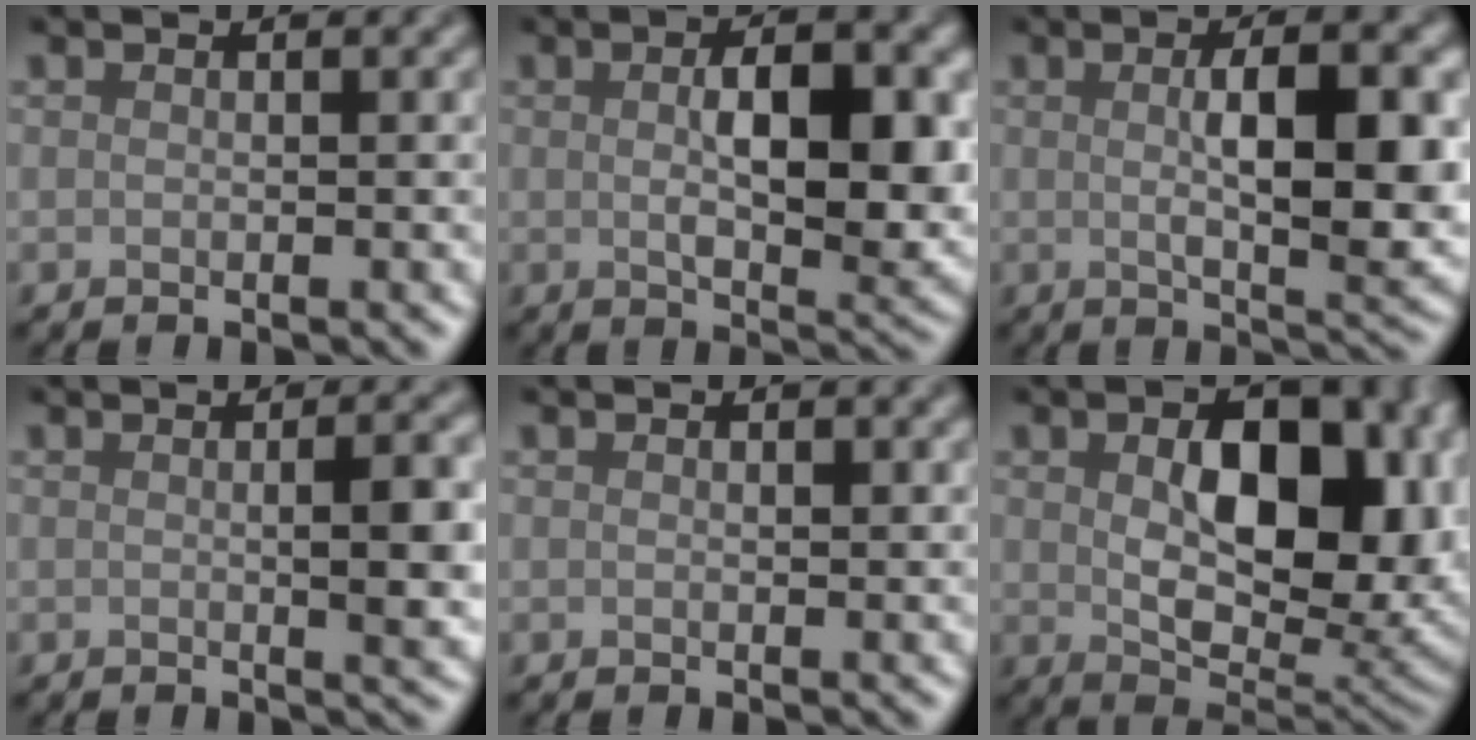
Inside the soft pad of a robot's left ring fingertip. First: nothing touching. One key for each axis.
{"total": 8.0, "fx": 0.5, "fy": 3.4, "fz": 7.2, "tx": -0.110, "ty": -0.004, "tz": 0.012}
{"total": 8.6, "fx": 0.4, "fy": 2.8, "fz": 8.1, "tx": -0.118, "ty": -0.003, "tz": 0.008}
{"total": 4.4, "fx": 0.1, "fy": 1.1, "fz": 4.3, "tx": -0.055, "ty": 0.004, "tz": 0.002}
{"total": 0.7, "fx": 0.3, "fy": 0.4, "fz": 0.5, "tx": -0.006, "ty": -0.002, "tz": 0.003}
{"total": 12.8, "fx": 1.5, "fy": 7.8, "fz": 10.1, "tx": -0.141, "ty": -0.021, "tz": 0.042}